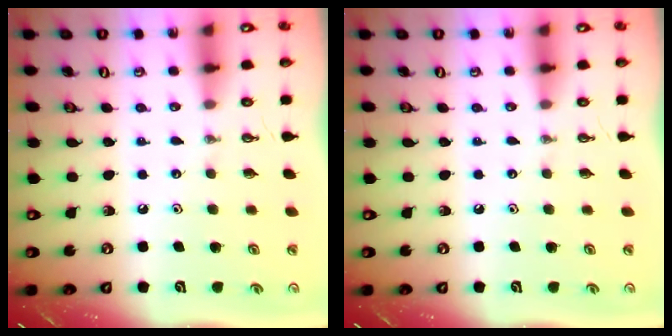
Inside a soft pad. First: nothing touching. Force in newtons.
{"total": 0.0}